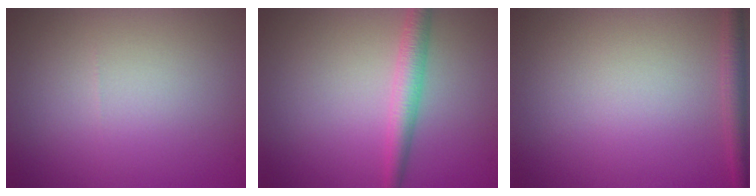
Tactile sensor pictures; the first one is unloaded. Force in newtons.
{"total": 2.7, "press": 2.7, "slide": 0.0}
{"total": 1.7, "press": 1.7, "slide": 0.1}